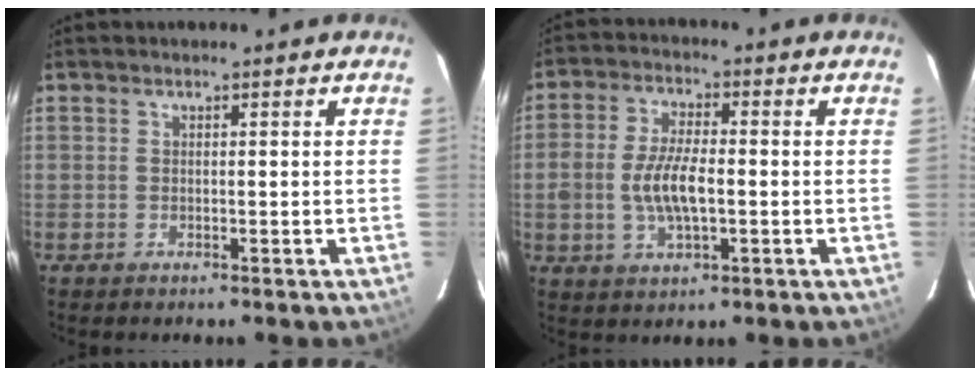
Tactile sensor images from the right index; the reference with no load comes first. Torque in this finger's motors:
{"motor_torque": [0.04, 0.09, -0.03, 0.01]}